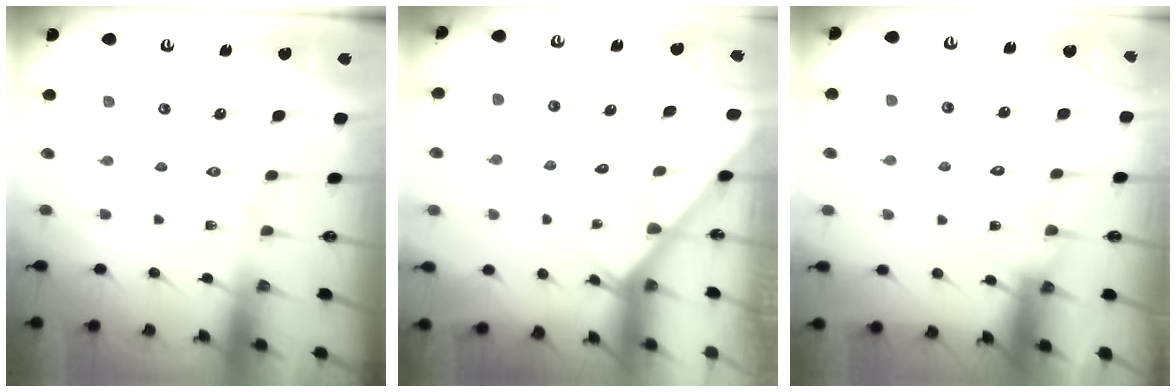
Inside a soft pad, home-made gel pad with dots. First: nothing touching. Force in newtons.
{"total": 2.0, "press": 2.0, "slide": 0.1}
{"total": 5.0, "press": 5.0, "slide": 0.4}